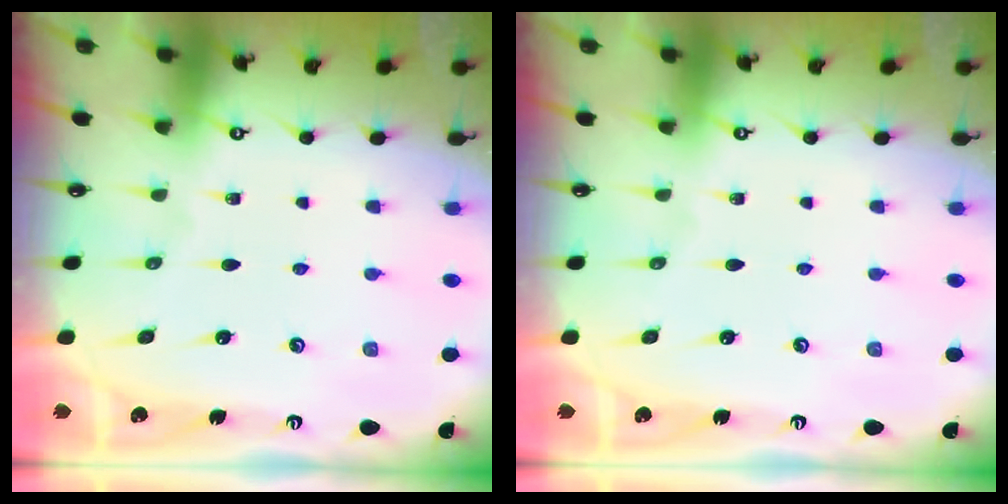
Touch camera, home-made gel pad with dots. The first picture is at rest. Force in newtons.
{"total": 0.0}